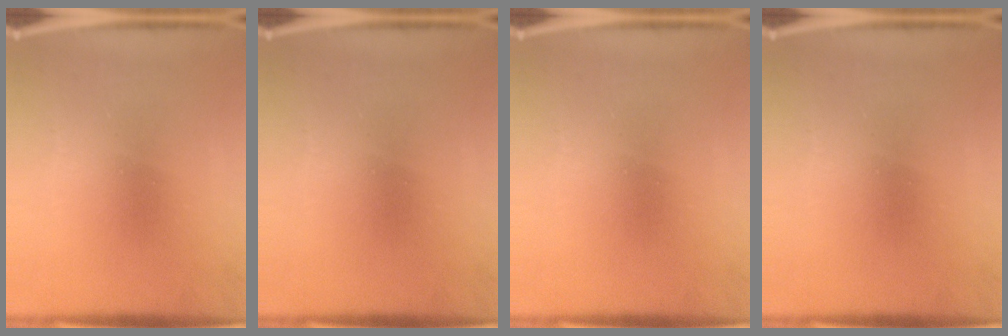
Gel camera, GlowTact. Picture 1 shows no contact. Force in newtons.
{"total": 0.0}
{"total": 0.0}
{"total": 0.0}